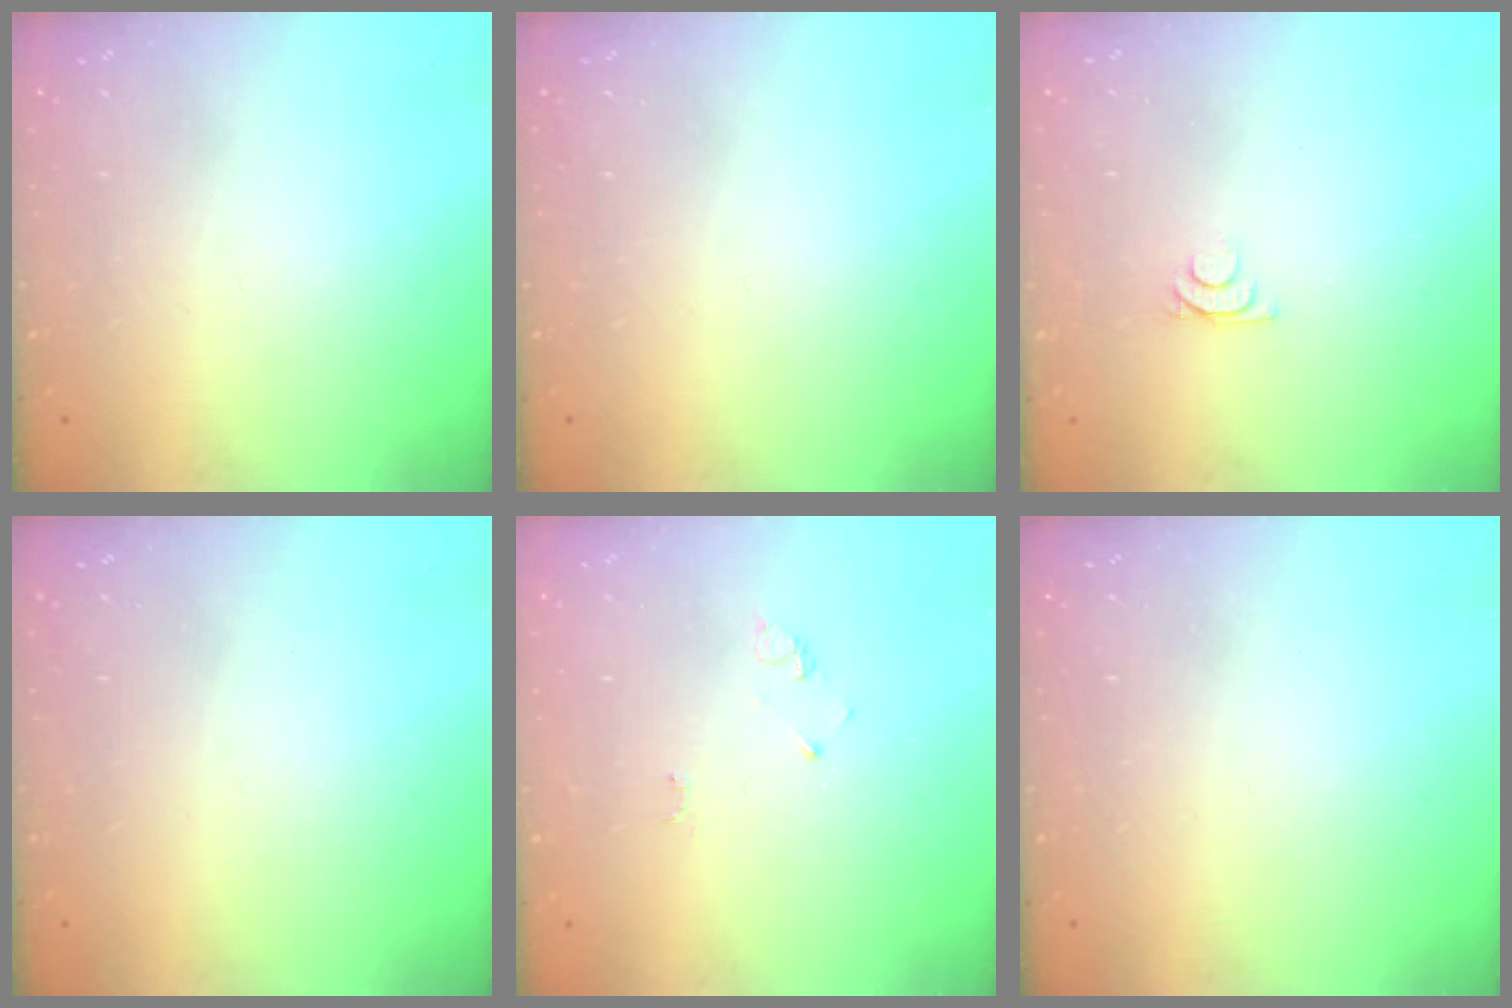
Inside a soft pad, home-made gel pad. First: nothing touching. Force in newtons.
{"total": 0.0}
{"total": 5.1, "press": 5.0, "slide": 0.9}
{"total": 0.0}
{"total": 2.6, "press": 2.6, "slide": 0.4}
{"total": 0.0}